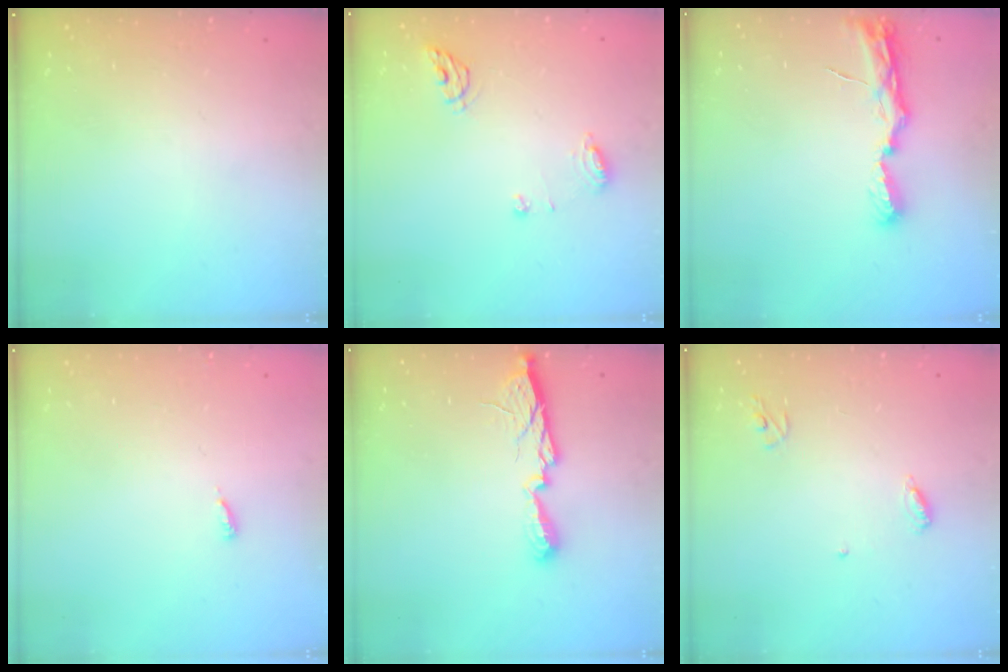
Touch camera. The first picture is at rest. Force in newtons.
{"total": 7.2, "press": 7.2, "slide": 0.8}
{"total": 7.7, "press": 7.7, "slide": 0.8}
{"total": 2.9, "press": 2.9, "slide": 0.2}
{"total": 9.9, "press": 9.9, "slide": 0.3}
{"total": 4.9, "press": 4.9, "slide": 0.4}